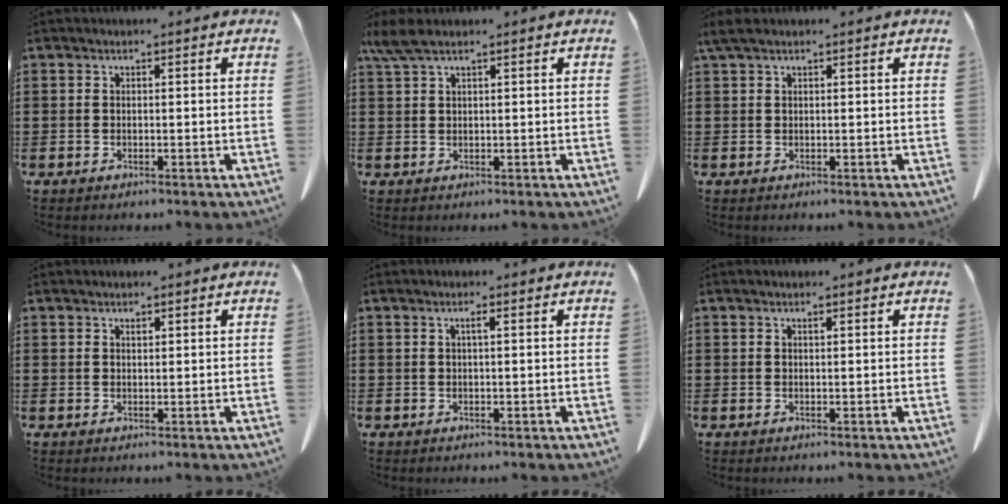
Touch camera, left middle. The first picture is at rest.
{"total": 3.2, "force": [2.0, 0.5, 2.5], "torque": [-0.061, -0.003, 0.036]}
{"total": 1.4, "force": [0.9, 0.3, 1.1], "torque": [-0.025, 0.000, 0.017]}
{"total": 0.7, "force": [0.6, 0.2, 0.2], "torque": [-0.008, -0.003, 0.013]}
{"total": 1.0, "force": [0.3, 0.0, 1.0], "torque": [-0.018, -0.003, 0.005]}
{"total": 0.5, "force": [0.3, 0.0, 0.4], "torque": [-0.009, -0.002, 0.008]}